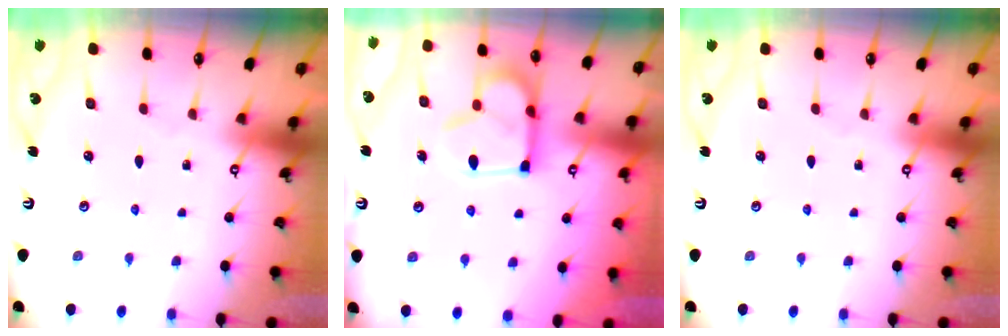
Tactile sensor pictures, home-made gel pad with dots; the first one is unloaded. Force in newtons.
{"total": 9.0, "press": 8.9, "slide": 1.5}
{"total": 0.0}